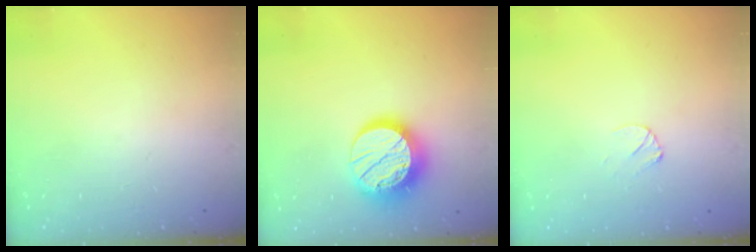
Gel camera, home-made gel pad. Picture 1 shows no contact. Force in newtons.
{"total": 15.3, "press": 15.2, "slide": 1.2}
{"total": 3.2, "press": 3.1, "slide": 0.4}